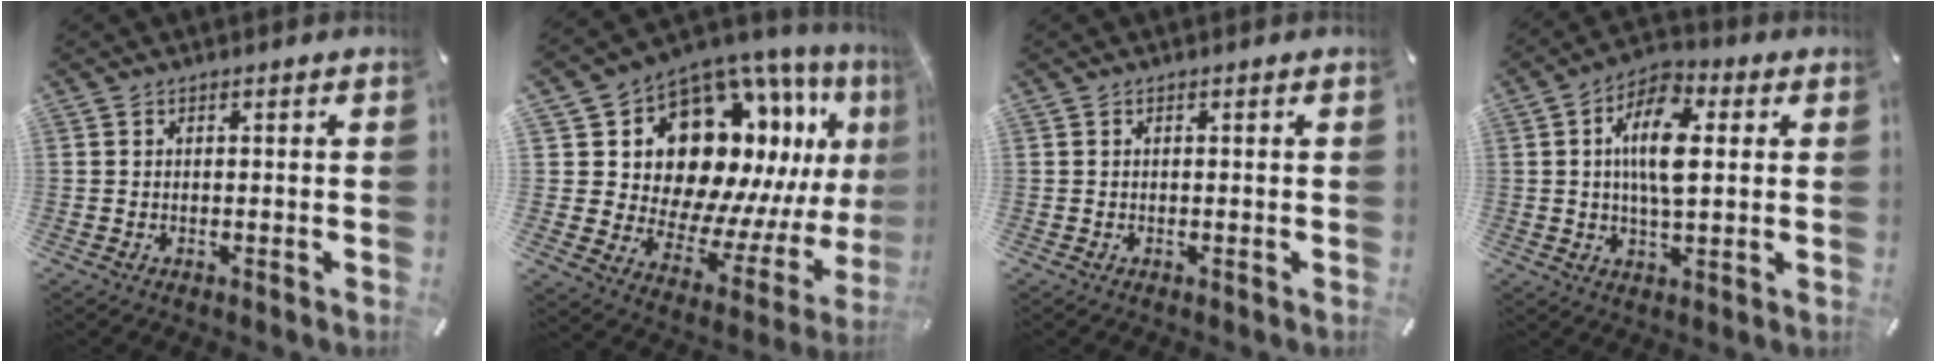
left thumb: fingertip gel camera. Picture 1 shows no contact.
{"total": 16.9, "force": [8.4, 12.2, 8.2], "torque": [-0.117, -0.104, 0.164]}
{"total": 0.0}
{"total": 11.6, "force": [2.1, 5.7, 9.9], "torque": [-0.183, -0.001, 0.031]}